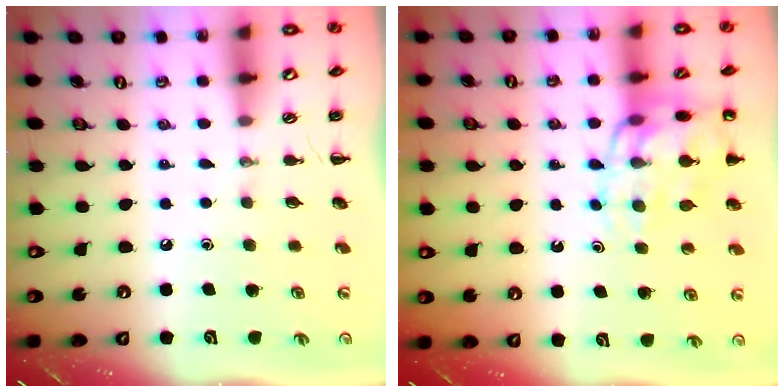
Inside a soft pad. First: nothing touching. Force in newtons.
{"total": 14.7, "press": 14.5, "slide": 2.3}